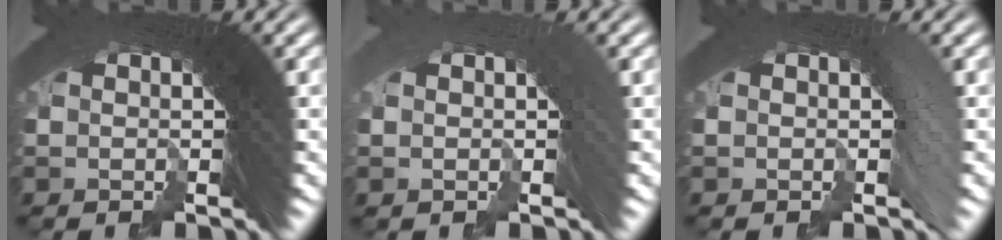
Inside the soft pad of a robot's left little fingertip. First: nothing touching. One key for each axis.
{"total": 0.7, "fx": -0.3, "fy": -0.1, "fz": 0.6, "tx": 0.010, "ty": 0.013, "tz": -0.004}
{"total": 0.6, "fx": -0.3, "fy": -0.2, "fz": 0.4, "tx": 0.006, "ty": 0.012, "tz": -0.008}